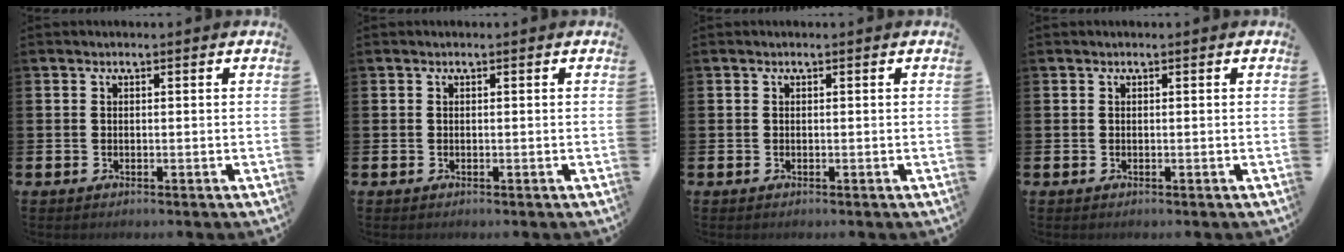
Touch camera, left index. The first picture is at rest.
{"total": 0.0}
{"total": 0.0}
{"total": 0.0}